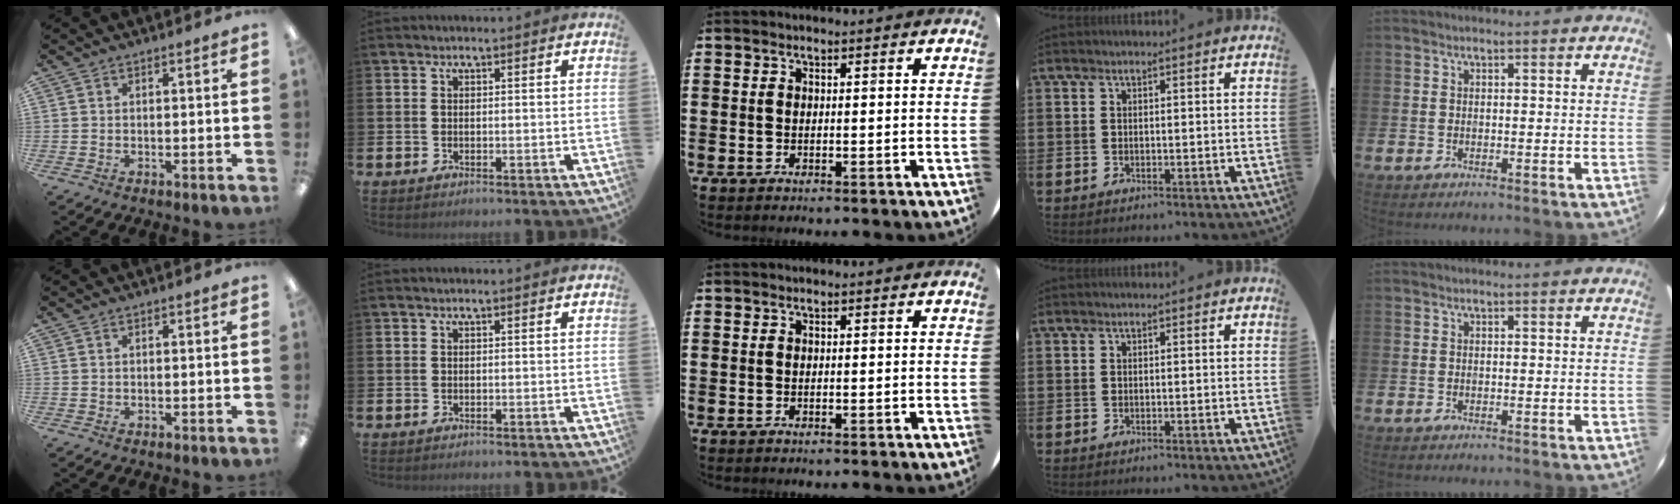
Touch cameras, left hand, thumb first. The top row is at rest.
{}